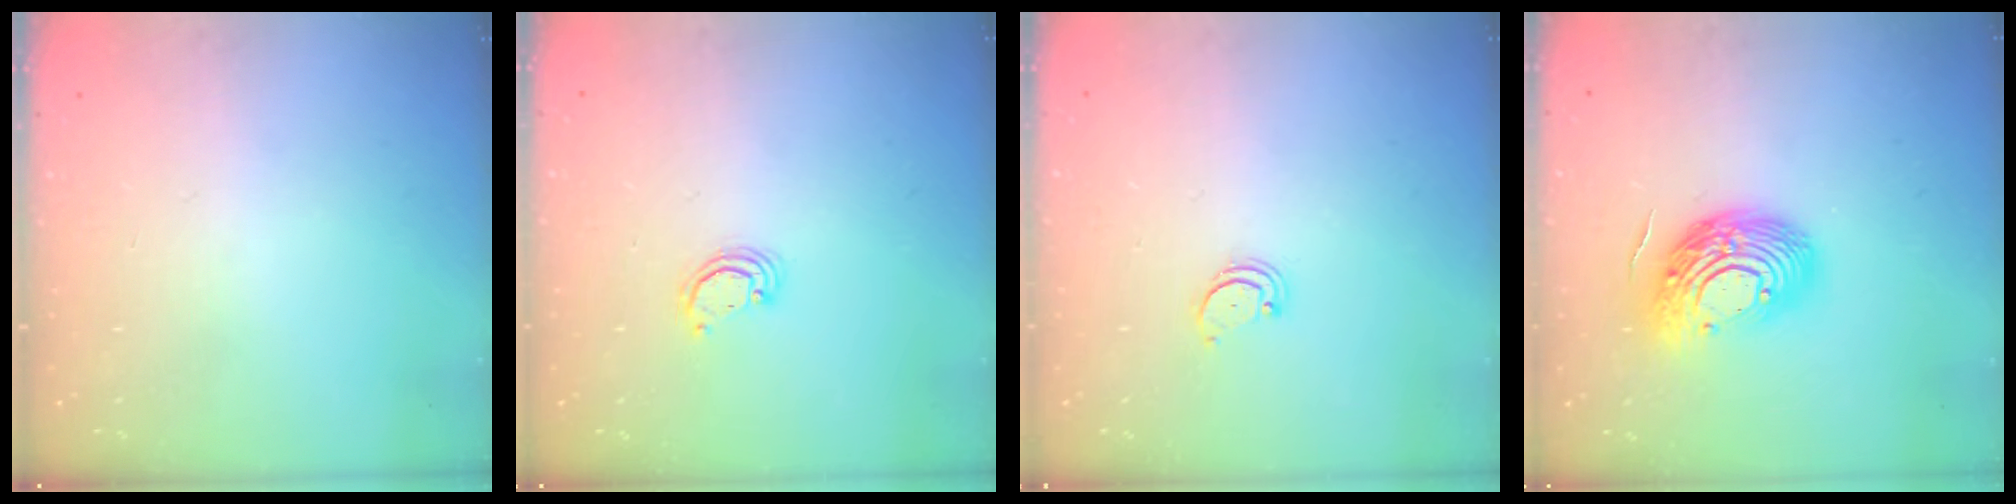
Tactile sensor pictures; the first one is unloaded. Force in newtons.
{"total": 2.0, "press": 2.0, "slide": 0.2}
{"total": 2.4, "press": 2.3, "slide": 0.5}
{"total": 16.1, "press": 16.1, "slide": 1.3}